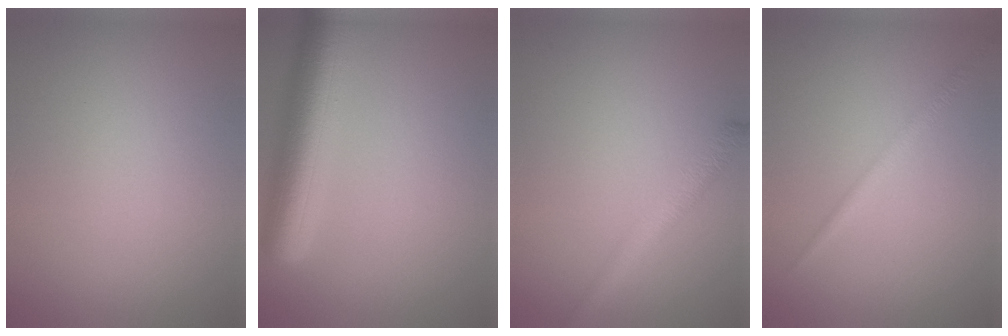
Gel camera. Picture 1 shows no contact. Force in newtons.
{"total": 7.7, "press": 7.7, "slide": 0.3}
{"total": 2.5, "press": 2.5, "slide": 0.1}
{"total": 1.4, "press": 1.4, "slide": 0.1}